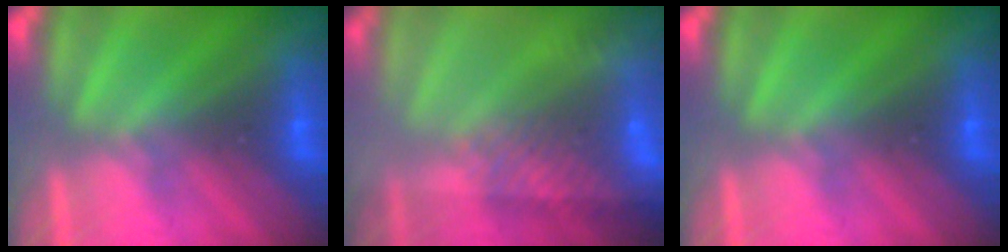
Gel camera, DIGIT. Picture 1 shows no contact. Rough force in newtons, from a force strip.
{"total": 8.5}
{"total": 0.0}